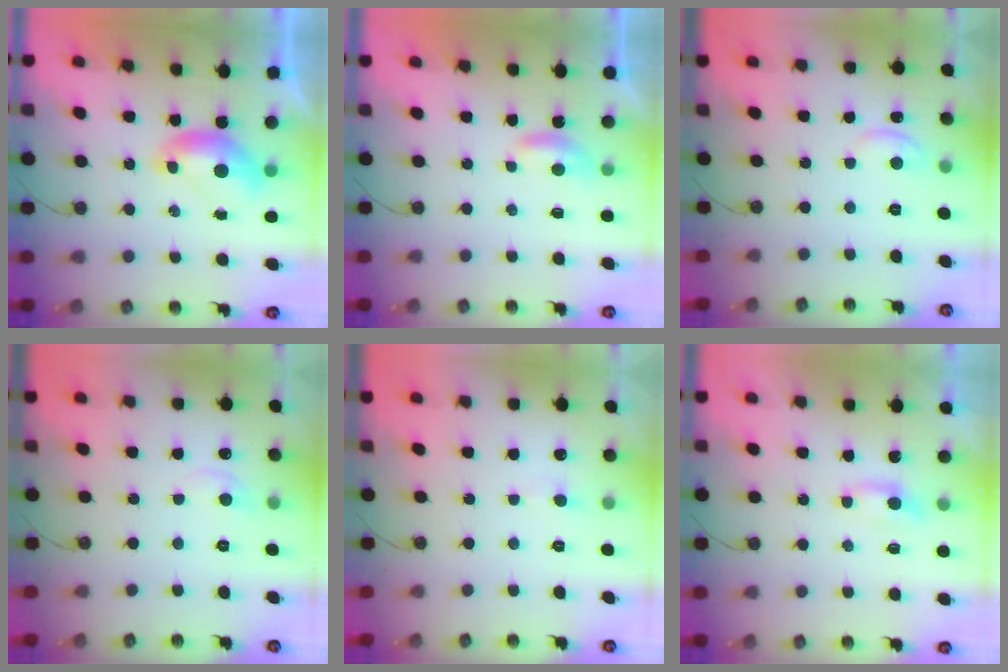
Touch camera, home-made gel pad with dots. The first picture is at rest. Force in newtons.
{"total": 1.7, "press": 1.6, "slide": 0.5}
{"total": 2.6, "press": 2.6, "slide": 0.2}
{"total": 0.9, "press": 0.5, "slide": 0.7}
{"total": 1.3, "press": 1.1, "slide": 0.6}
{"total": 1.3, "press": 1.2, "slide": 0.4}